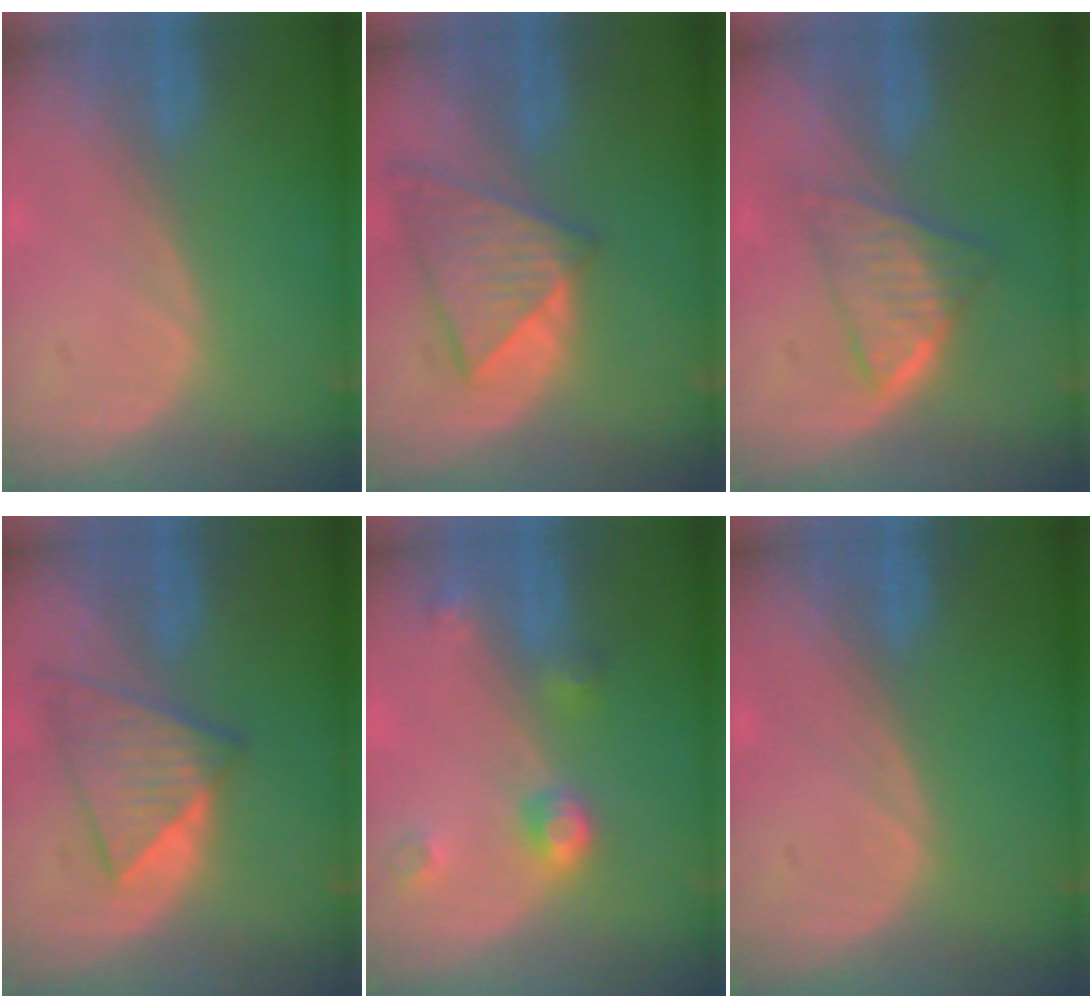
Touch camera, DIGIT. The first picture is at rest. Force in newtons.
{"total": 8.2, "press": 7.3, "slide": 3.8}
{"total": 5.7, "press": 5.5, "slide": 1.6}
{"total": 6.5, "press": 6.5, "slide": 0.7}
{"total": 4.5, "press": 4.0, "slide": 2.0}
{"total": 0.0}